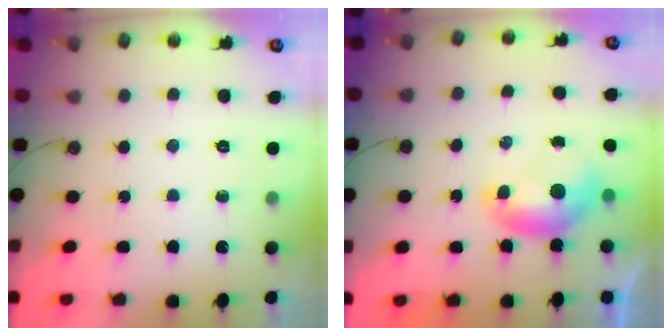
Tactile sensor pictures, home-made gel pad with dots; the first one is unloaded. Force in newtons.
{"total": 0.0}